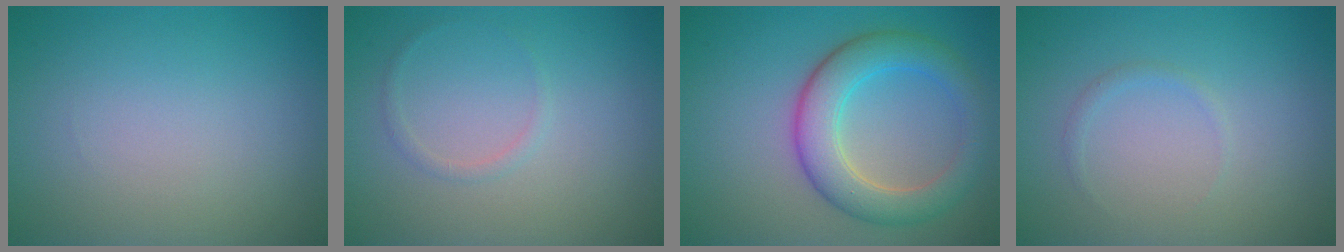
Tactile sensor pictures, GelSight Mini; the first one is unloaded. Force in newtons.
{"total": 0.8, "press": 0.8, "slide": 0.0}
{"total": 5.5, "press": 5.5, "slide": 0.1}
{"total": 0.7, "press": 0.7, "slide": 0.1}